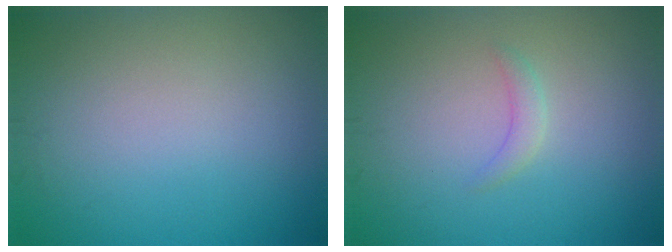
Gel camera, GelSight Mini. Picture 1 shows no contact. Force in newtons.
{"total": 1.2, "press": 1.2, "slide": 0.0}